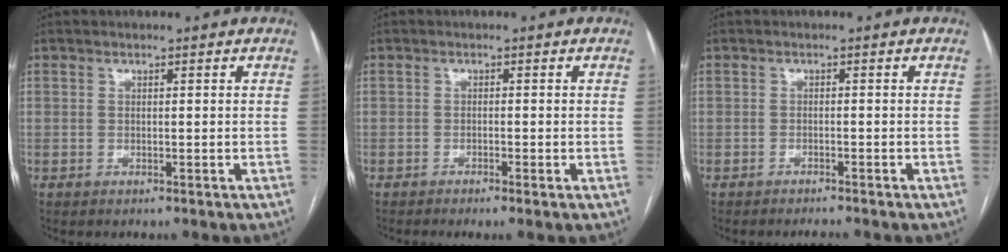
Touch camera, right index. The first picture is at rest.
{"total": 1.7, "force": [-1.0, 0.1, 1.4], "torque": [-0.025, -0.002, -0.017]}
{"total": 2.0, "force": [-1.9, 0.1, 0.6], "torque": [-0.008, -0.004, -0.024]}